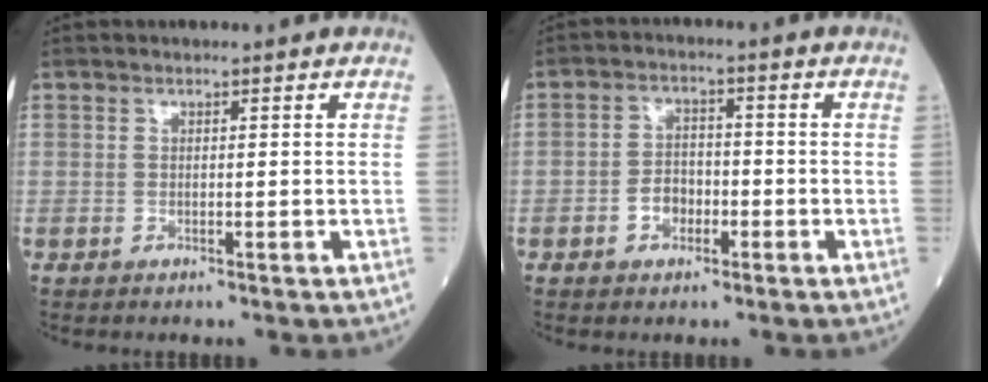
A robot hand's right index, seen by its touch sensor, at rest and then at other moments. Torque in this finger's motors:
{"motor_torque": [0.61, -0.18, 0.11, 0.04]}